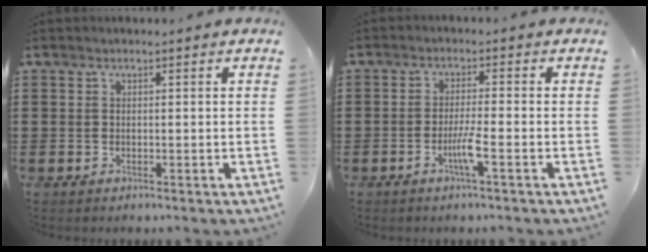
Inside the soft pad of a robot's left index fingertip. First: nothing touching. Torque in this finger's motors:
{"motor_torque": [0.11, 0.07, 0.15, 0.08]}